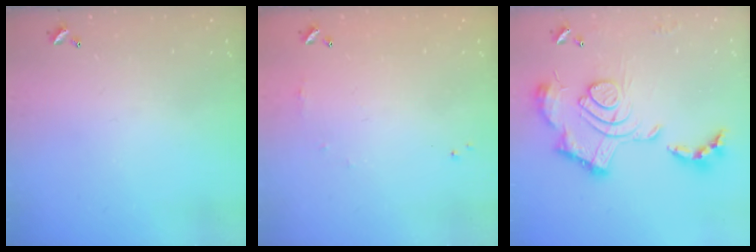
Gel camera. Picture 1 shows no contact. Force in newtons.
{"total": 4.7, "press": 4.7, "slide": 0.7}
{"total": 2.4, "press": 1.9, "slide": 1.5}